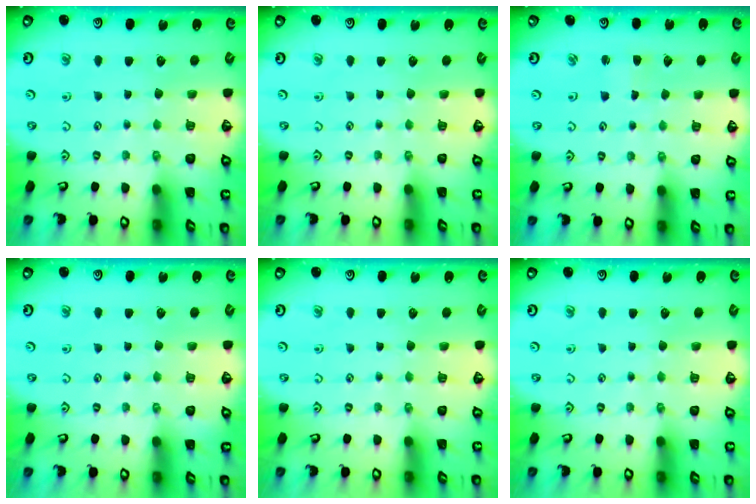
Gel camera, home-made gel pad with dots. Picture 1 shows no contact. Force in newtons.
{"total": 0.0}
{"total": 1.7, "press": 1.6, "slide": 0.2}
{"total": 0.0}
{"total": 0.0}
{"total": 0.0}